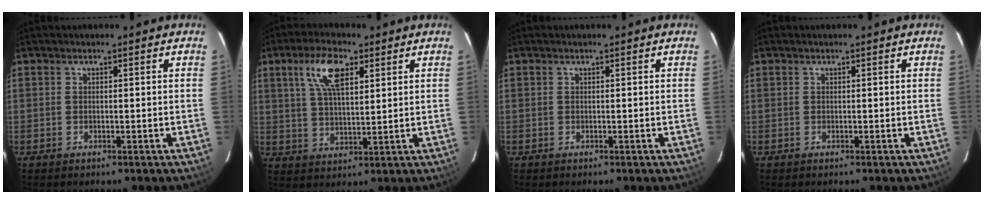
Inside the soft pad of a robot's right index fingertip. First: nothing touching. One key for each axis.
{"total": 9.2, "fx": 4.3, "fy": 3.6, "fz": 7.2, "tx": -0.136, "ty": 0.015, "tz": 0.083}
{"total": 0.0}
{"total": 0.0}